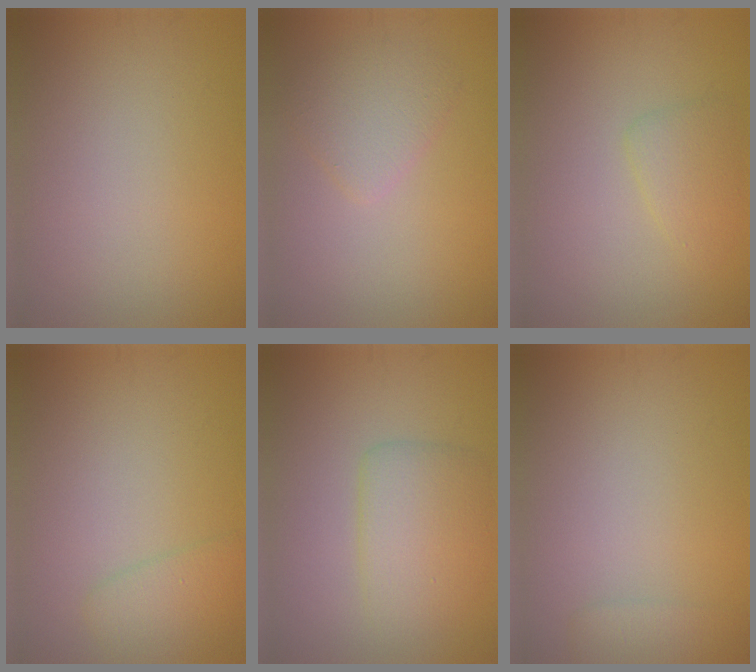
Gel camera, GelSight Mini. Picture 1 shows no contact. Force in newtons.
{"total": 2.5, "press": 2.5, "slide": 0.2}
{"total": 1.8, "press": 1.8, "slide": 0.0}
{"total": 2.2, "press": 2.2, "slide": 0.1}
{"total": 3.6, "press": 3.6, "slide": 0.2}
{"total": 1.9, "press": 1.9, "slide": 0.1}